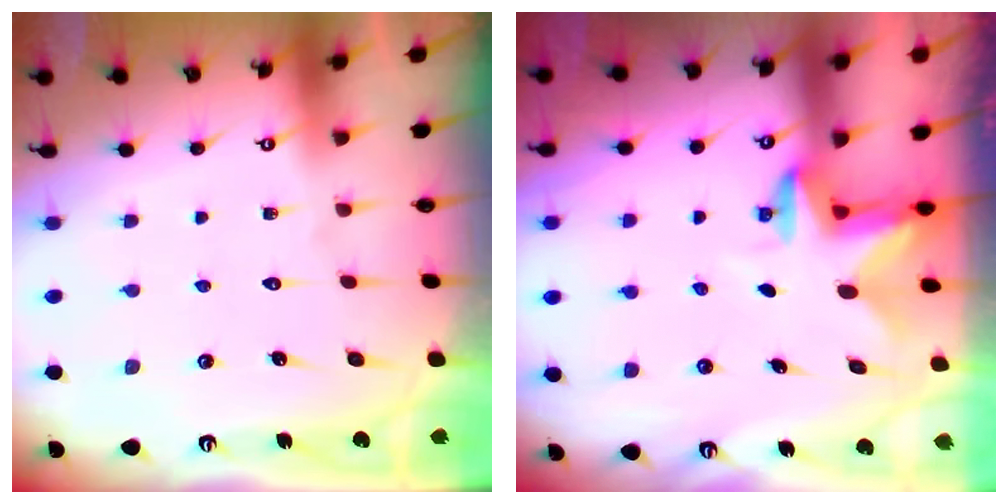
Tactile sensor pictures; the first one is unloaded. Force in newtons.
{"total": 2.6, "press": 2.5, "slide": 0.5}